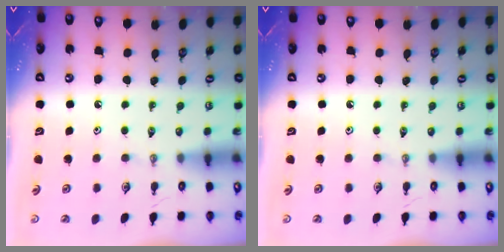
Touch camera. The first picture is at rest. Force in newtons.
{"total": 0.0}